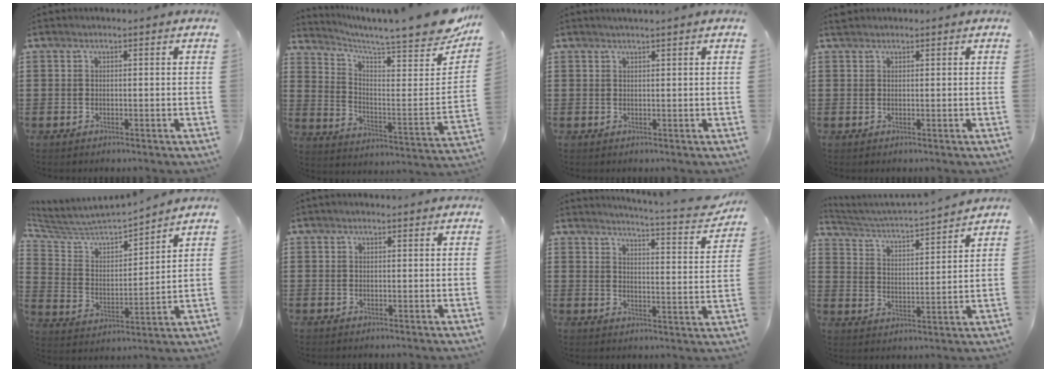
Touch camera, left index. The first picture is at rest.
{"total": 7.1, "force": [6.1, 0.2, 3.7], "torque": [-0.074, -0.068, 0.094]}
{"total": 0.8, "force": [0.7, -0.1, 0.4], "torque": [-0.007, -0.001, 0.014]}
{"total": 0.9, "force": [0.8, 0.4, 0.1], "torque": [-0.004, 0.002, 0.017]}
{"total": 5.0, "force": [4.7, 1.2, 1.4], "torque": [-0.059, -0.038, 0.072]}
{"total": 0.7, "force": [0.5, 0.3, 0.4], "torque": [-0.008, 0.004, 0.009]}
{"total": 4.3, "force": [3.9, -0.5, 1.8], "torque": [-0.039, -0.039, 0.056]}
{"total": 2.6, "force": [2.5, -0.2, 0.7], "torque": [-0.034, -0.030, 0.031]}